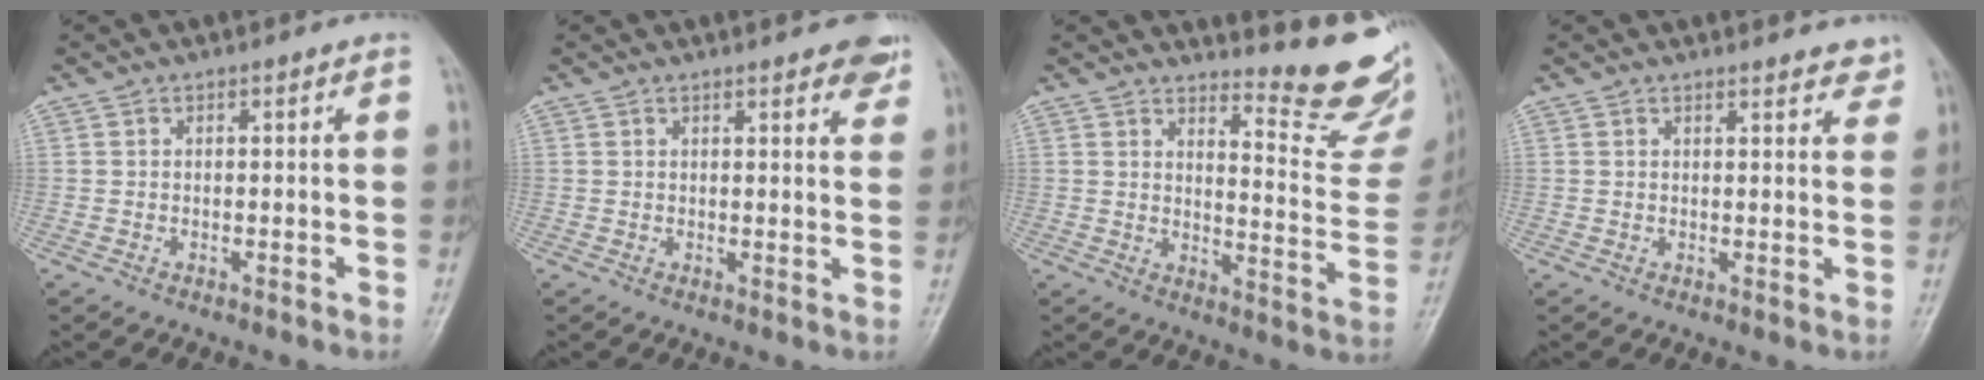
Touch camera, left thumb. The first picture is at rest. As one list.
[{"total": 5.3, "force": [3.9, 1.6, 3.2], "torque": [-0.018, -0.015, 0.040]}, {"total": 14.2, "force": [13.2, 2.2, 4.6], "torque": [-0.030, -0.168, 0.153]}, {"total": 4.9, "force": [4.5, 1.6, 1.2], "torque": [0.010, -0.023, 0.040]}]